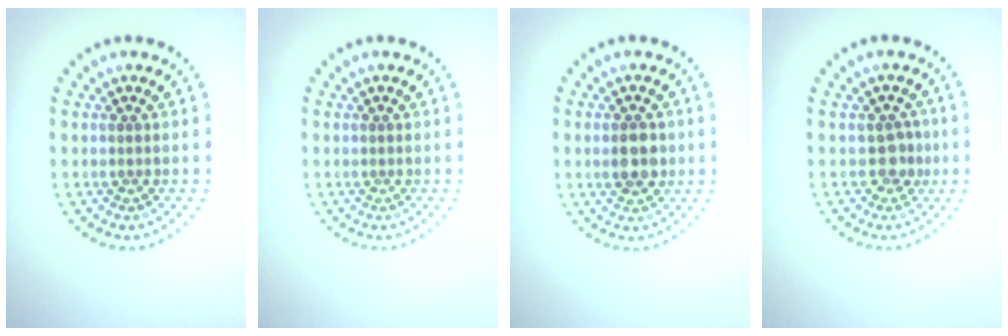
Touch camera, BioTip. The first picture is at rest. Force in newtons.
{"total": 0.0}
{"total": 3.2, "press": 3.2, "slide": 0.2}
{"total": 1.8, "press": 1.5, "slide": 0.9}